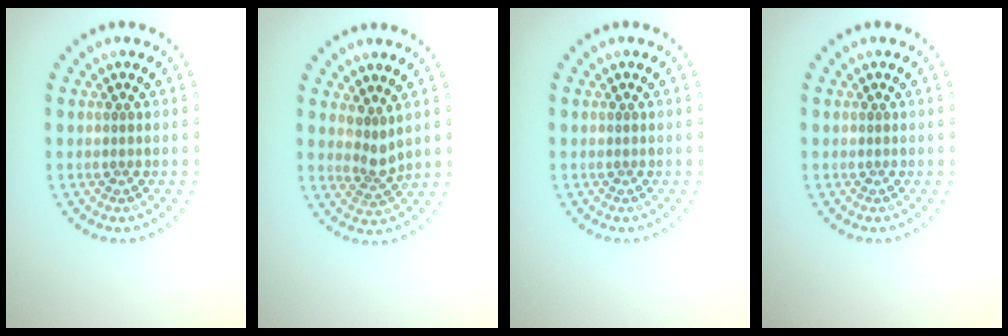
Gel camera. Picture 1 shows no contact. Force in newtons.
{"total": 1.9, "press": 1.4, "slide": 1.3}
{"total": 0.0}
{"total": 0.0}